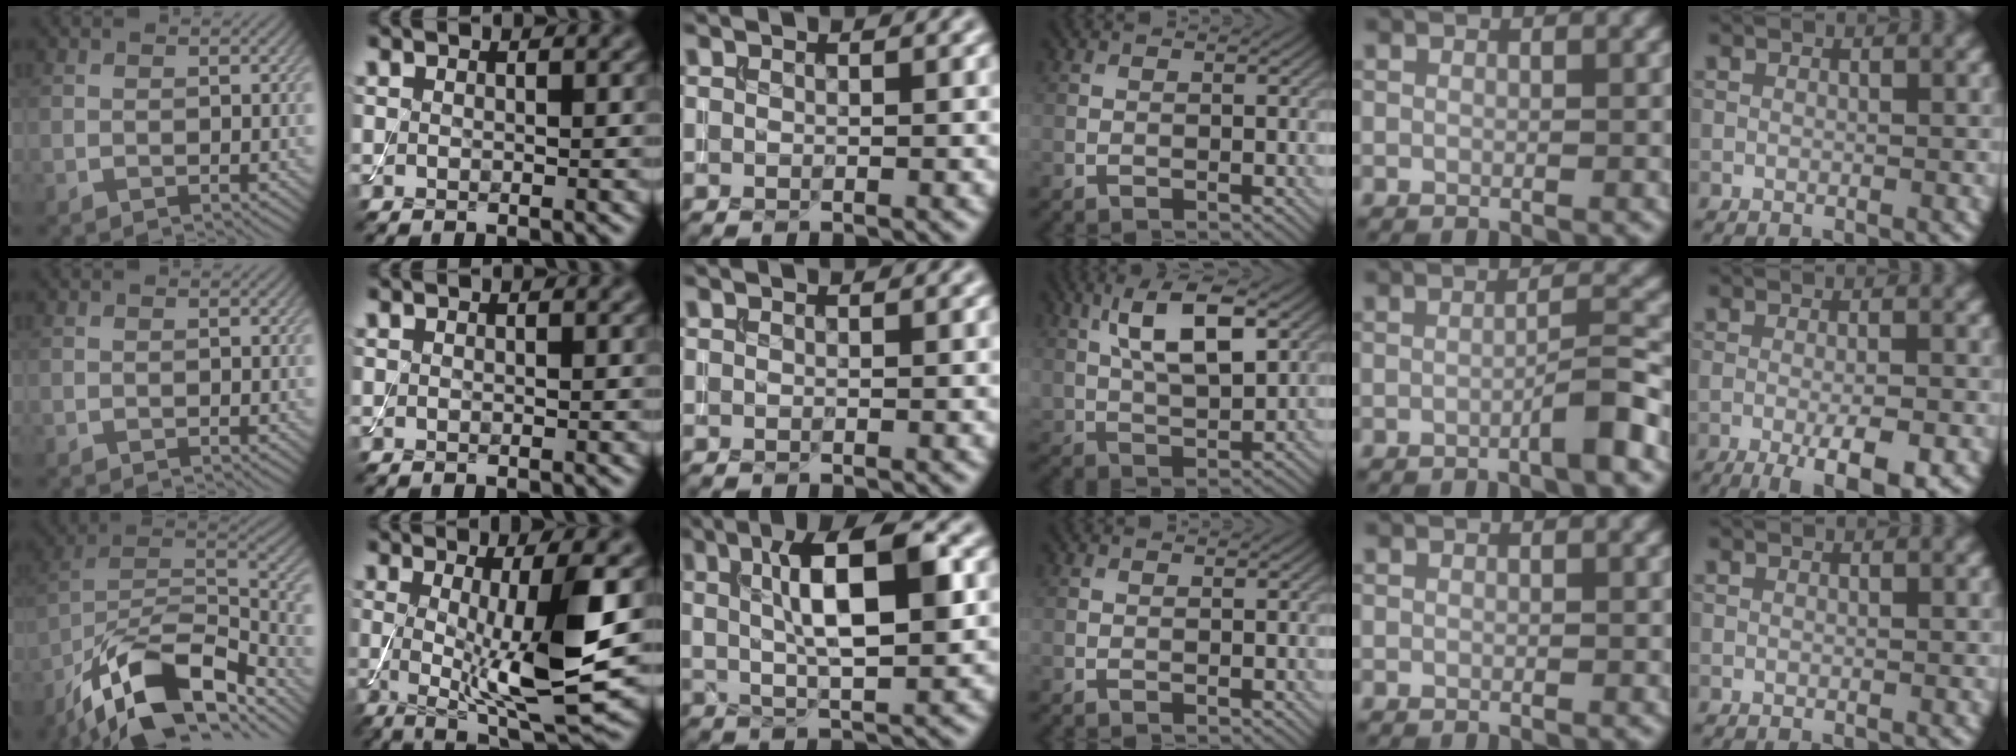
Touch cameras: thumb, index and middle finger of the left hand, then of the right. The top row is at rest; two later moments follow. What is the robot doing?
{"motion": "assemble", "object": "toy tower of hanoi"}